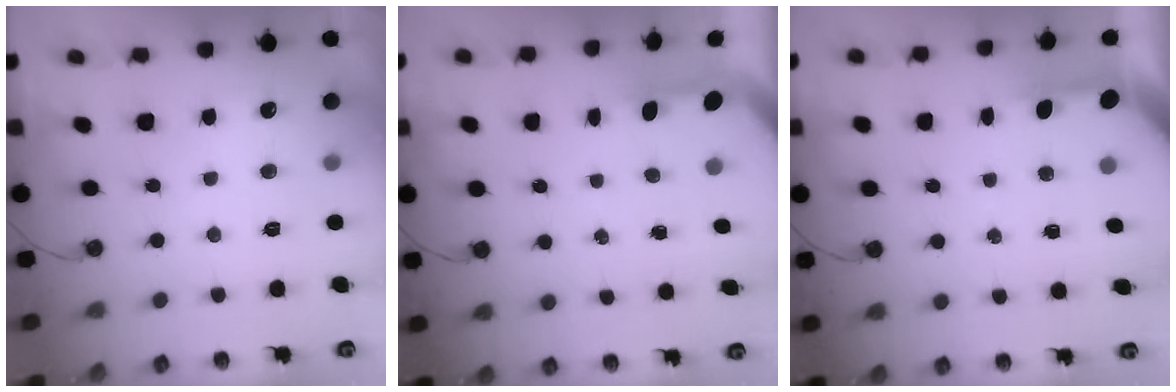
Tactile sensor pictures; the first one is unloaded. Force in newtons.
{"total": 2.9, "press": 2.9, "slide": 0.2}
{"total": 3.4, "press": 3.4, "slide": 0.4}